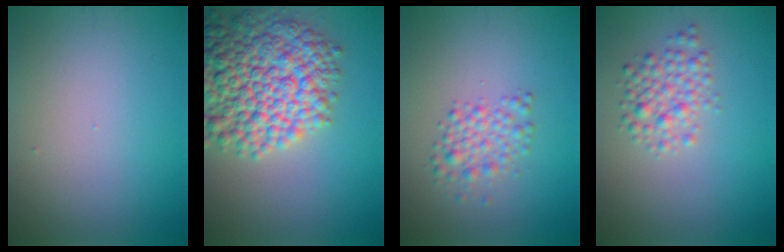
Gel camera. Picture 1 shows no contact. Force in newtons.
{"total": 11.1, "press": 11.0, "slide": 0.4}
{"total": 2.4, "press": 2.4, "slide": 0.1}
{"total": 2.7, "press": 2.7, "slide": 0.1}